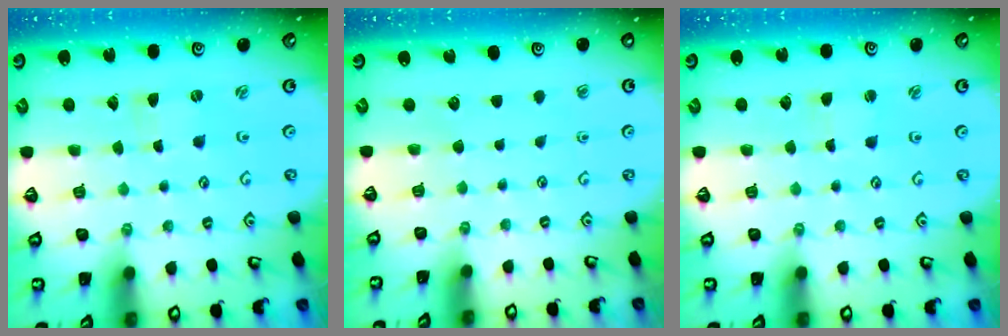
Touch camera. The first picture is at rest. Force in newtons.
{"total": 0.0}
{"total": 0.9, "press": 0.9, "slide": 0.1}